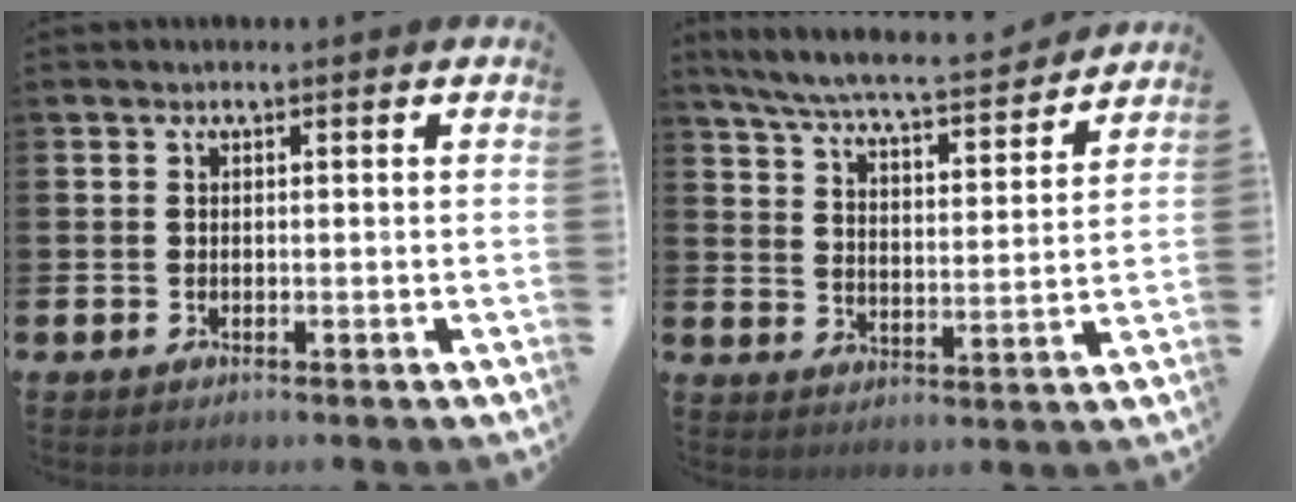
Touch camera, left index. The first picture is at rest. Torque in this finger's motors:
{"motor_torque": [0.39, -0.57, 0.36, 0.14]}